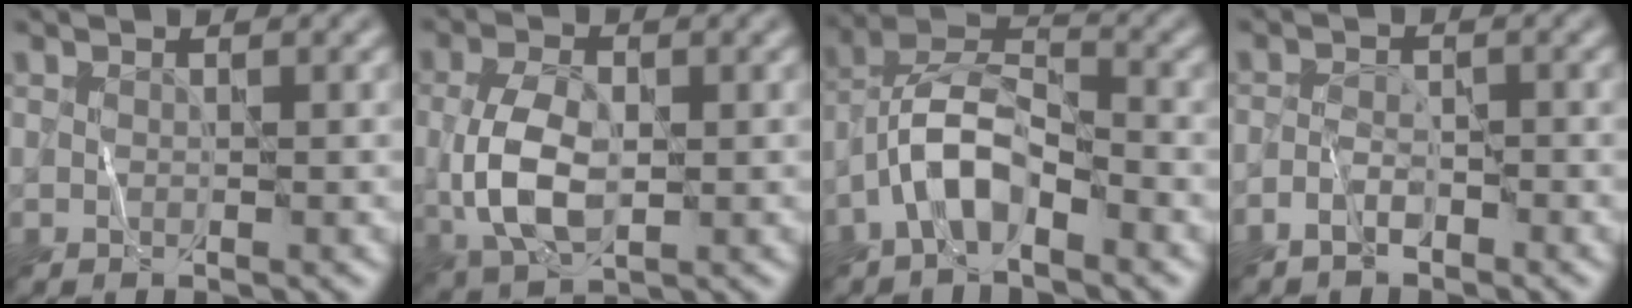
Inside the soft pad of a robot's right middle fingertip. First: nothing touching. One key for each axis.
{"total": 5.8, "fx": -0.4, "fy": 3.3, "fz": 4.7, "tx": -0.111, "ty": -0.004, "tz": -0.008}
{"total": 5.5, "fx": -3.0, "fy": 2.3, "fz": 4.0, "tx": -0.075, "ty": 0.017, "tz": -0.062}
{"total": 1.9, "fx": -1.5, "fy": 0.8, "fz": 1.0, "tx": -0.019, "ty": 0.007, "tz": -0.033}